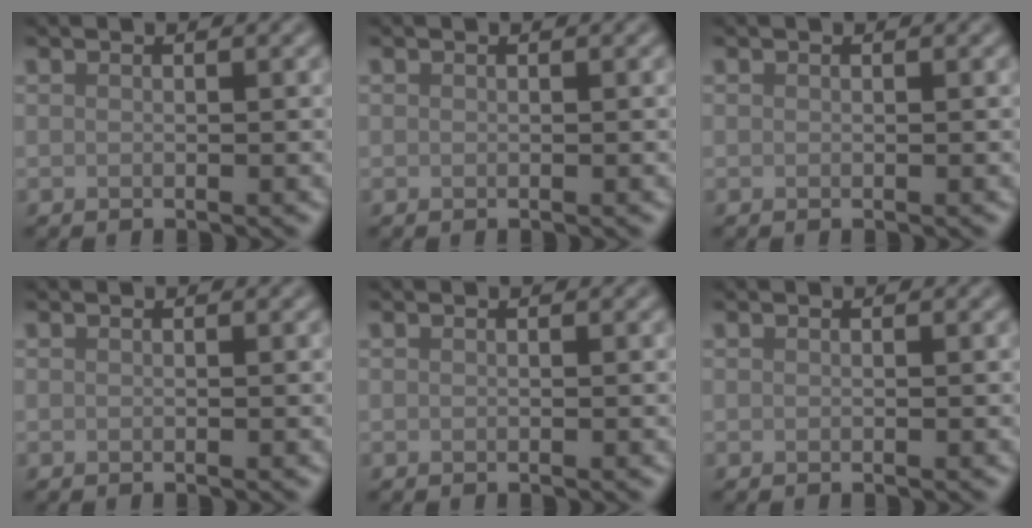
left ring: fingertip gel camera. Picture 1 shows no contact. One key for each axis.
{"total": 0.0}
{"total": 0.0}
{"total": 0.0}
{"total": 0.0}
{"total": 0.0}